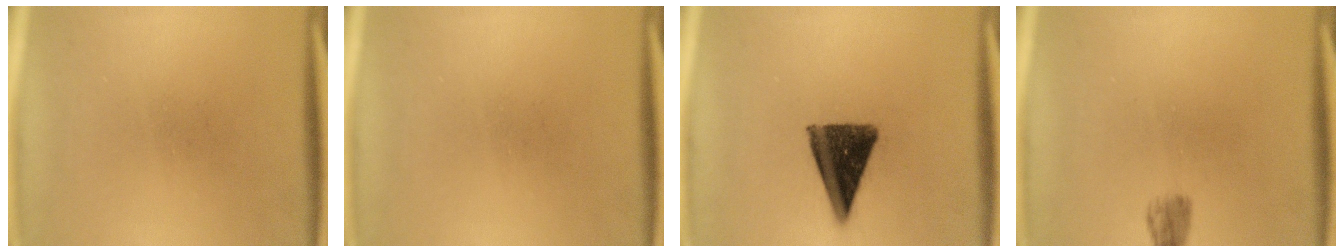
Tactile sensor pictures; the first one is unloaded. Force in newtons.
{"total": 0.0}
{"total": 12.2}
{"total": 2.1}